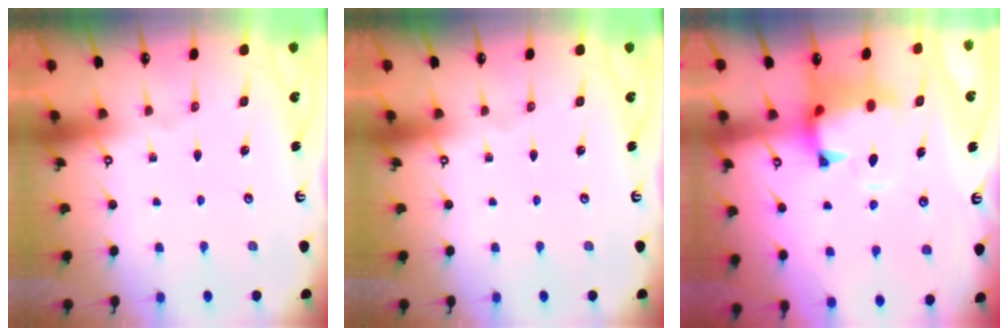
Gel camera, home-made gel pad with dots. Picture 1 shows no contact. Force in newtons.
{"total": 0.0}
{"total": 2.8, "press": 2.4, "slide": 1.4}